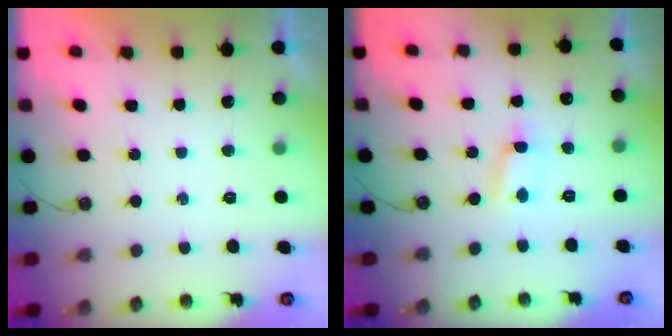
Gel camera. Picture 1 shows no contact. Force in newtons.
{"total": 1.5, "press": 1.5, "slide": 0.3}